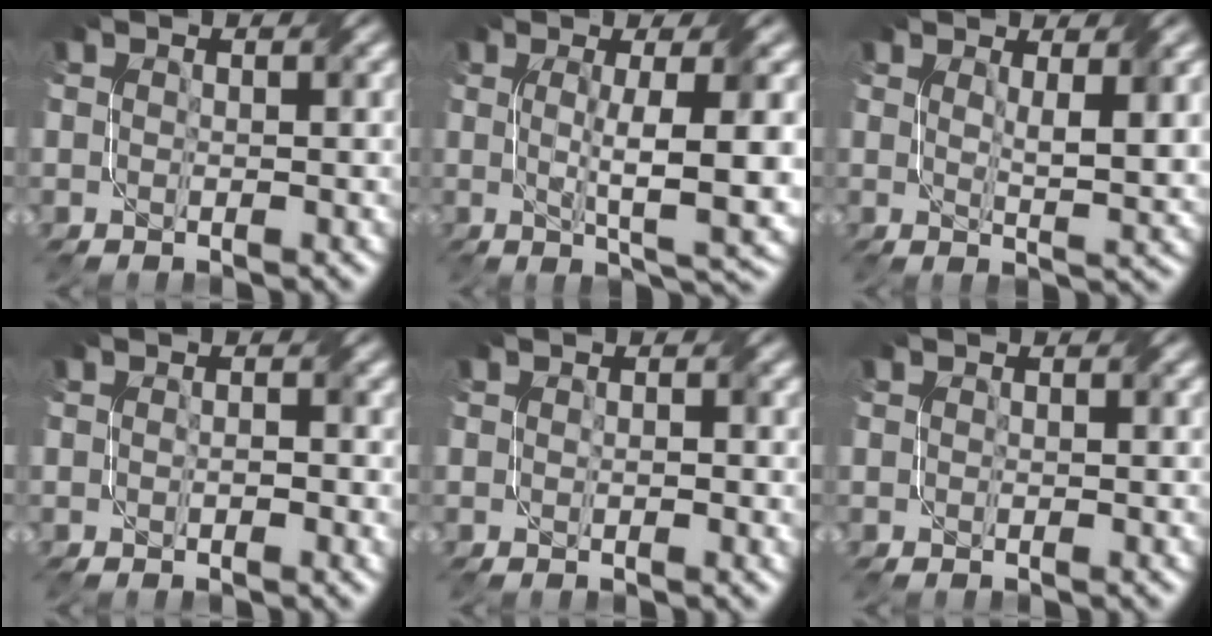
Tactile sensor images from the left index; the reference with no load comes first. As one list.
[{"total": 7.0, "force": [0.2, 1.3, 6.8], "torque": [-0.101, -0.003, 0.006]}, {"total": 3.6, "force": [1.5, 0.7, 3.2], "torque": [-0.056, -0.009, 0.028]}, {"total": 1.6, "force": [-0.2, 0.7, 1.4], "torque": [-0.023, -0.003, 0.000]}, {"total": 1.4, "force": [0.1, 0.7, 1.2], "torque": [-0.017, 0.001, 0.004]}, {"total": 0.0}]